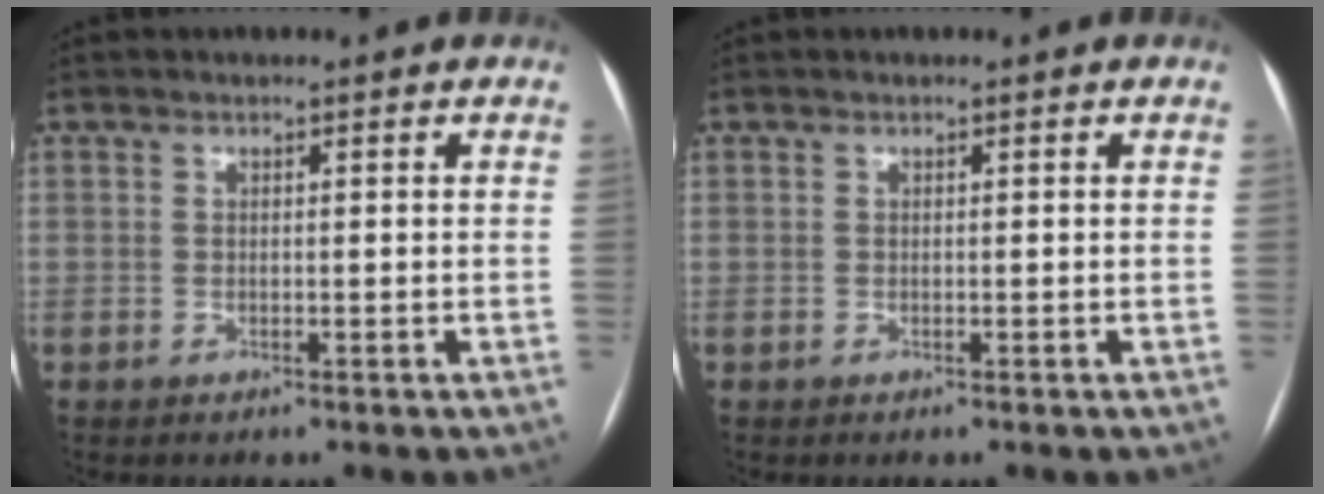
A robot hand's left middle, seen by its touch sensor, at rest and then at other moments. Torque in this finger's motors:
{"motor_torque": [0.04, 0.14, 0.00, 0.01]}